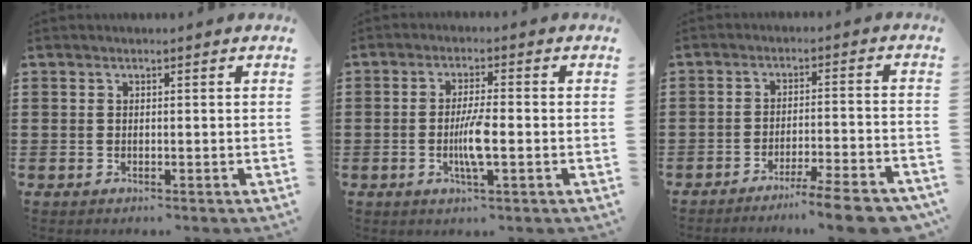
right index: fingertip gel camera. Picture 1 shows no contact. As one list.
[{"total": 5.0, "force": [-1.1, 0.7, 4.9], "torque": [-0.098, -0.007, -0.025]}, {"total": 6.7, "force": [-5.5, -0.2, 3.8], "torque": [-0.056, -0.006, -0.100]}]